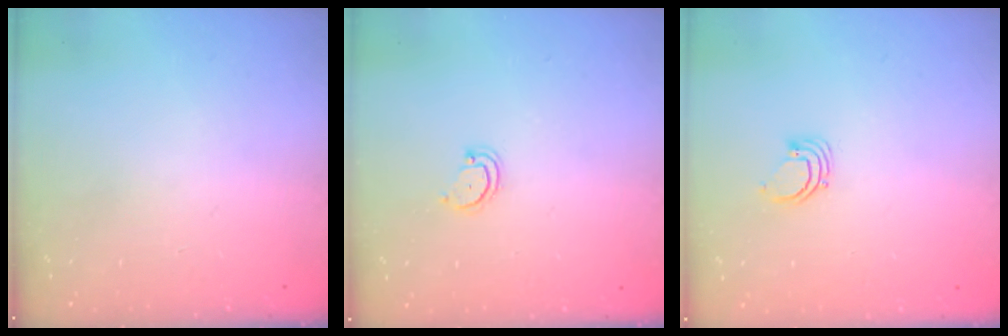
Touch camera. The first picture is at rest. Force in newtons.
{"total": 3.3, "press": 3.3, "slide": 0.5}
{"total": 2.5, "press": 2.5, "slide": 0.1}